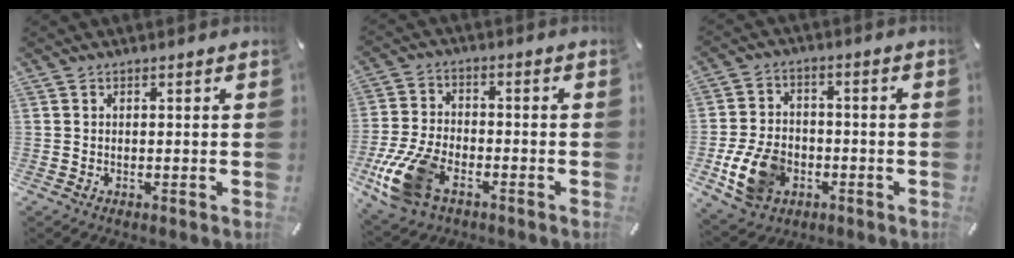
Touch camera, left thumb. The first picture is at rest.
{"total": 13.8, "force": [-6.7, 8.1, 9.0], "torque": [-0.193, 0.022, -0.118]}
{"total": 12.0, "force": [-3.8, 8.9, 7.1], "torque": [-0.158, 0.012, -0.066]}